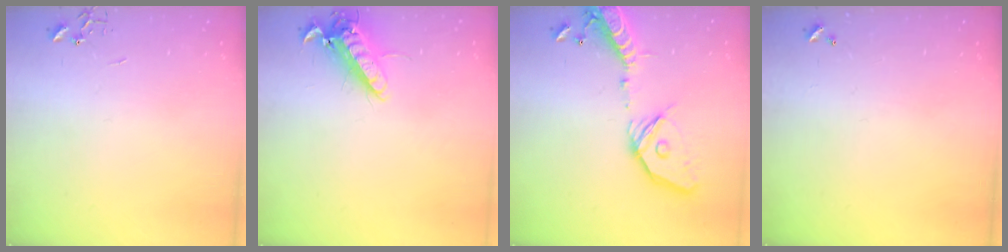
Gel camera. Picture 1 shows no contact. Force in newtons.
{"total": 12.5, "press": 12.3, "slide": 2.1}
{"total": 21.3, "press": 20.9, "slide": 4.1}
{"total": 0.0}